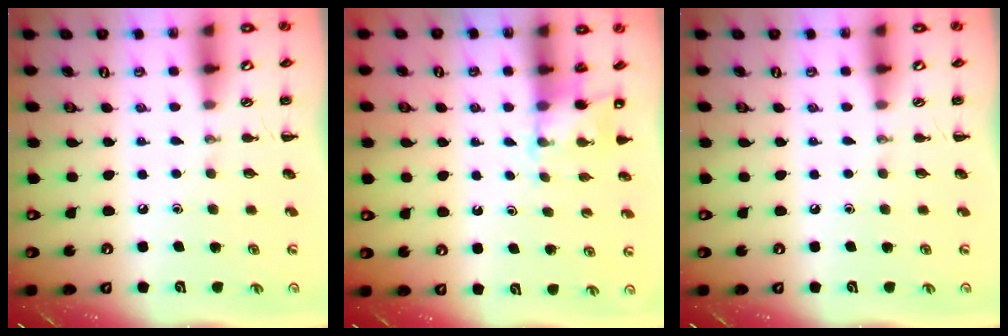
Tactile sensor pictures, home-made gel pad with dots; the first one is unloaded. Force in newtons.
{"total": 4.6, "press": 4.5, "slide": 1.2}
{"total": 0.0}